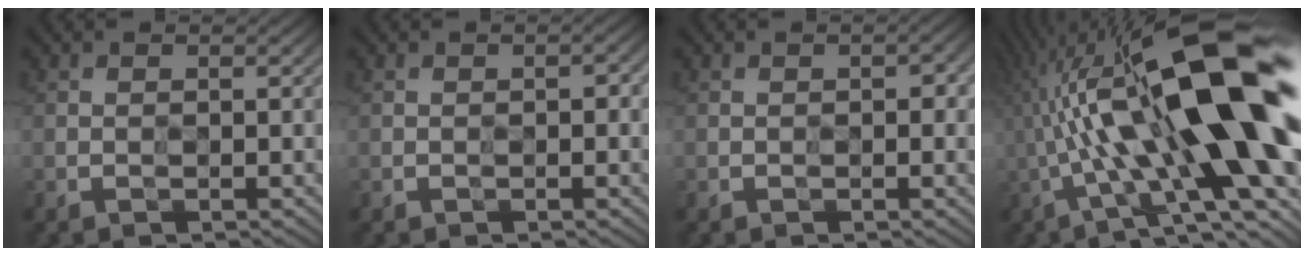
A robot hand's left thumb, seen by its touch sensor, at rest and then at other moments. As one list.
[{"total": 2.1, "force": [-0.4, 1.1, 1.8], "torque": [-0.018, 0.002, -0.004]}, {"total": 3.0, "force": [-0.2, 1.5, 2.6], "torque": [-0.027, 0.001, 0.000]}, {"total": 20.2, "force": [-0.3, 6.0, 19.3], "torque": [-0.345, 0.029, -0.019]}]